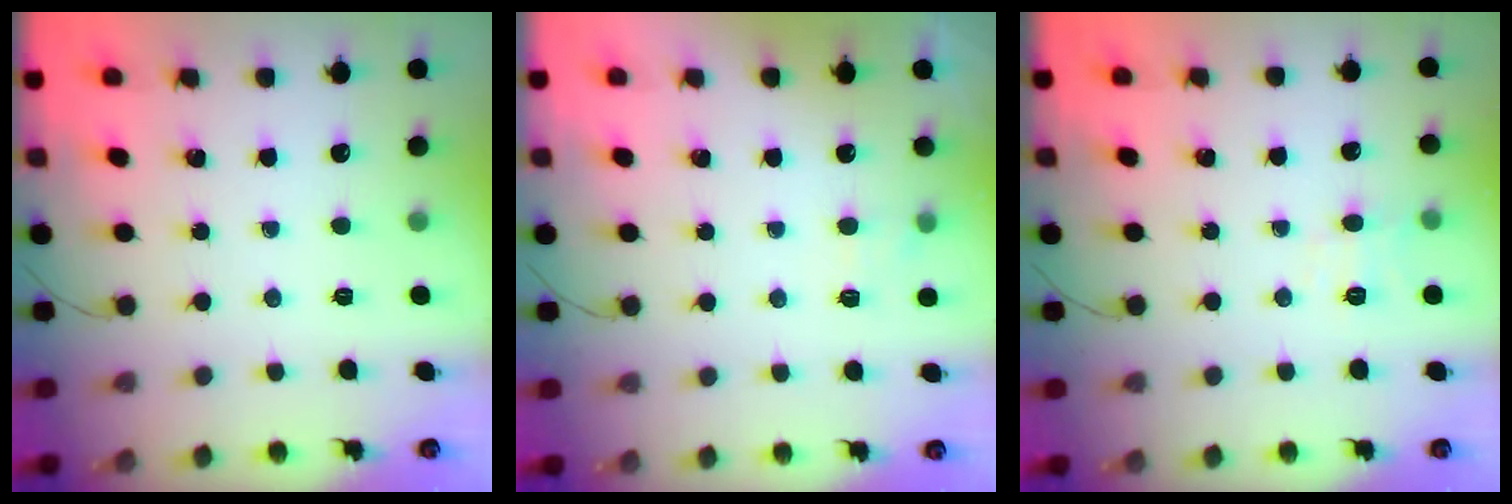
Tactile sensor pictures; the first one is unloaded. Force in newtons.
{"total": 4.7, "press": 4.4, "slide": 1.6}
{"total": 6.6, "press": 6.5, "slide": 1.4}